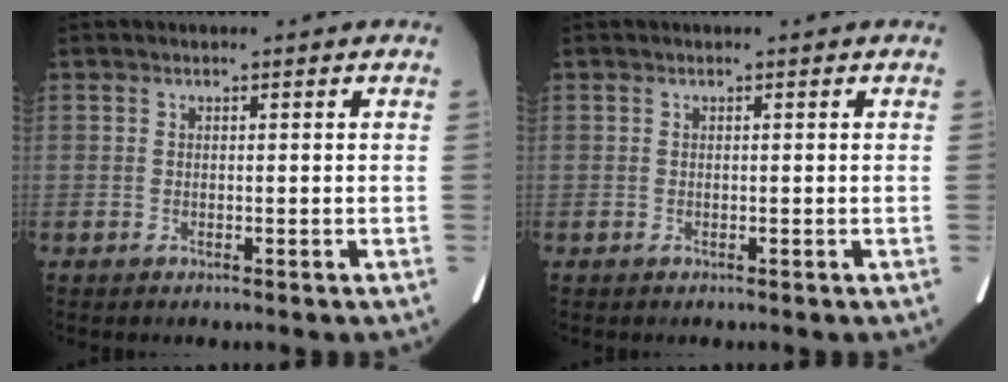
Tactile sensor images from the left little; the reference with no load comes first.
{"total": 0.0}